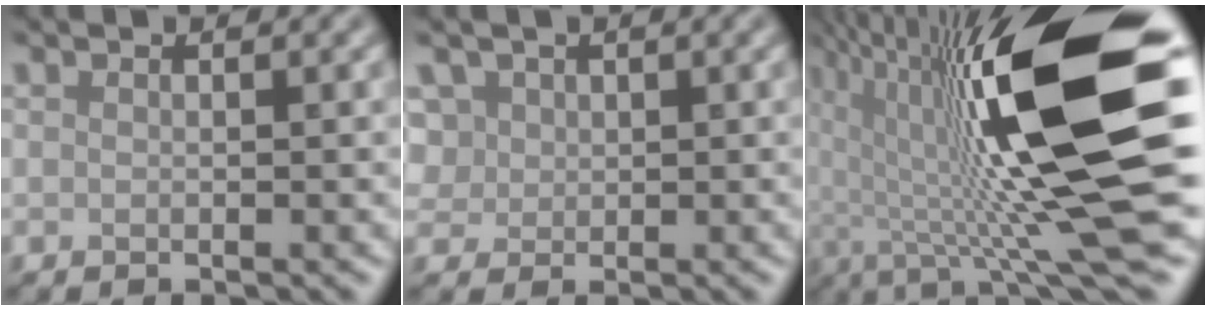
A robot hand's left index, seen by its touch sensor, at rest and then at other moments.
{"total": 4.0, "force": [1.8, 3.2, 1.7], "torque": [-0.048, 0.017, 0.030]}
{"total": 17.3, "force": [2.0, 3.6, 16.8], "torque": [-0.266, 0.007, 0.028]}